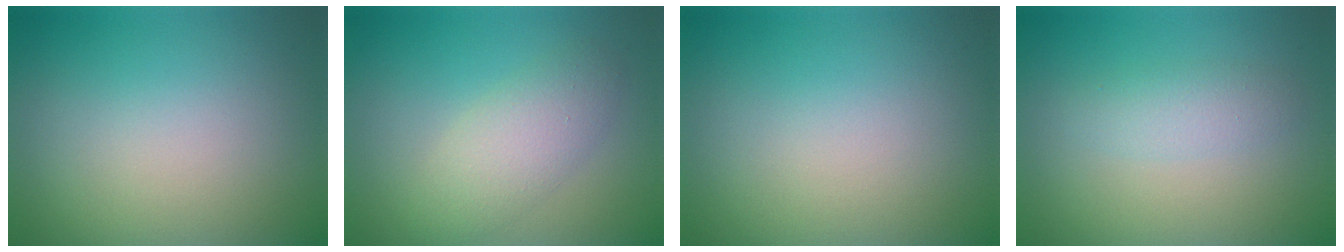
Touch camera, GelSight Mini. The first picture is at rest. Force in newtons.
{"total": 3.3, "press": 3.3, "slide": 0.3}
{"total": 0.0}
{"total": 1.9, "press": 1.9, "slide": 0.0}